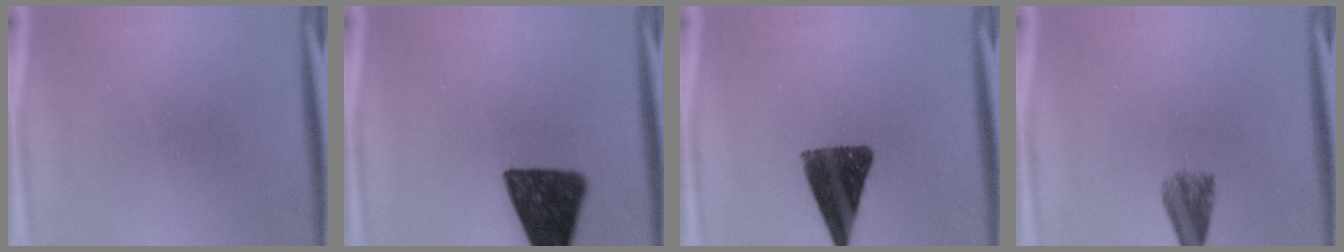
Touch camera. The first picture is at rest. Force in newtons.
{"total": 13.9}
{"total": 12.2}
{"total": 4.1}